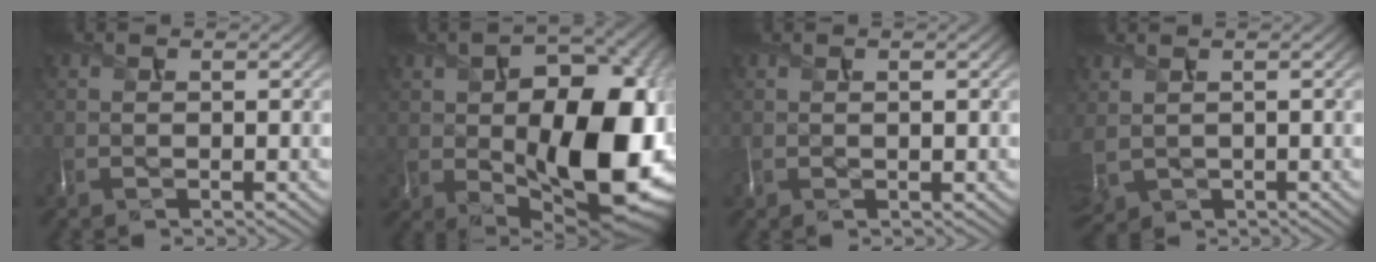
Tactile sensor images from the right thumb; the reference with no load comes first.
{"total": 16.6, "force": [-1.6, 10.1, 13.1], "torque": [-0.185, -0.028, -0.011]}
{"total": 0.8, "force": [0.3, 0.2, 0.7], "torque": [-0.017, 0.004, 0.008]}
{"total": 2.9, "force": [0.8, 2.1, 1.8], "torque": [-0.069, -0.003, 0.028]}